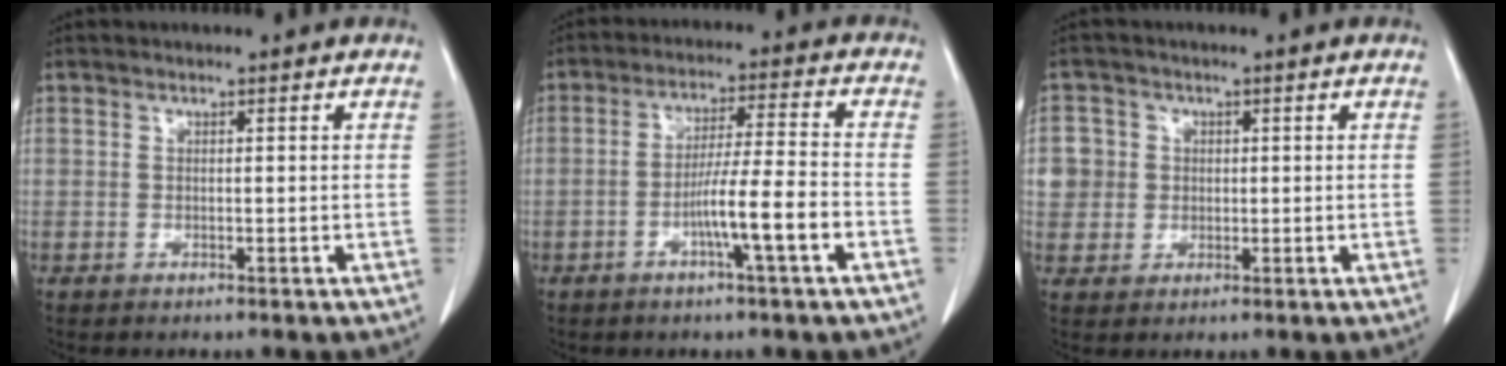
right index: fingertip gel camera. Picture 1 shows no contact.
{"total": 8.3, "force": [-3.3, -0.5, 7.6], "torque": [-0.133, 0.004, -0.058]}
{"total": 5.1, "force": [0.8, 5.0, 0.3], "torque": [0.002, 0.013, 0.018]}